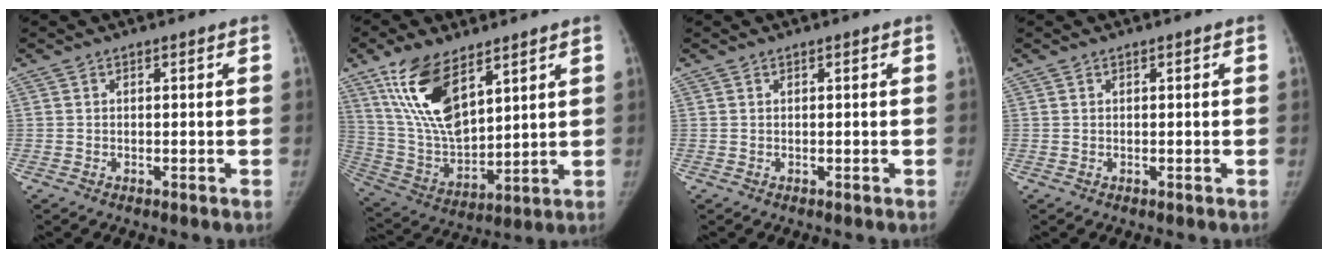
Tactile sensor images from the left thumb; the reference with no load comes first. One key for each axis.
{"total": 16.7, "fx": 9.4, "fy": 7.5, "fz": 11.5, "tx": -0.197, "ty": -0.045, "tz": 0.193}
{"total": 0.0}
{"total": 0.0}